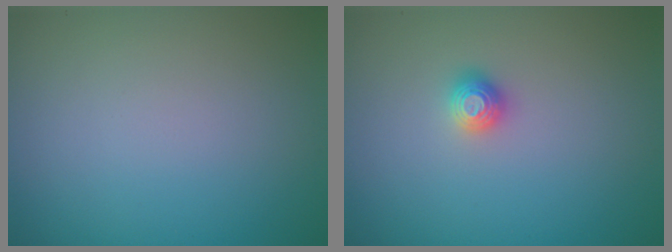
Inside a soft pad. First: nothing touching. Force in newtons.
{"total": 1.2, "press": 1.1, "slide": 0.3}